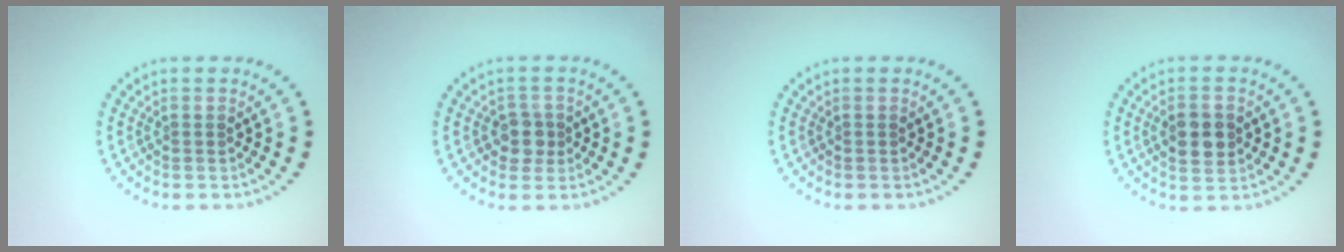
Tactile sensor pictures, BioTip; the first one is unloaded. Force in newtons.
{"total": 2.1, "press": 1.9, "slide": 0.8}
{"total": 0.0}
{"total": 3.6, "press": 3.6, "slide": 0.1}